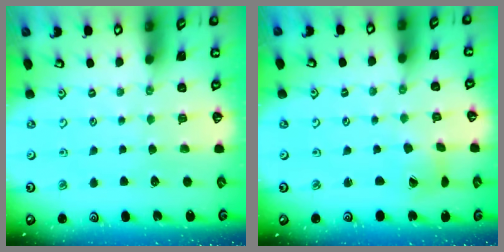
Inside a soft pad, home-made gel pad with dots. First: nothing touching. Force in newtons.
{"total": 2.0, "press": 2.0, "slide": 0.4}